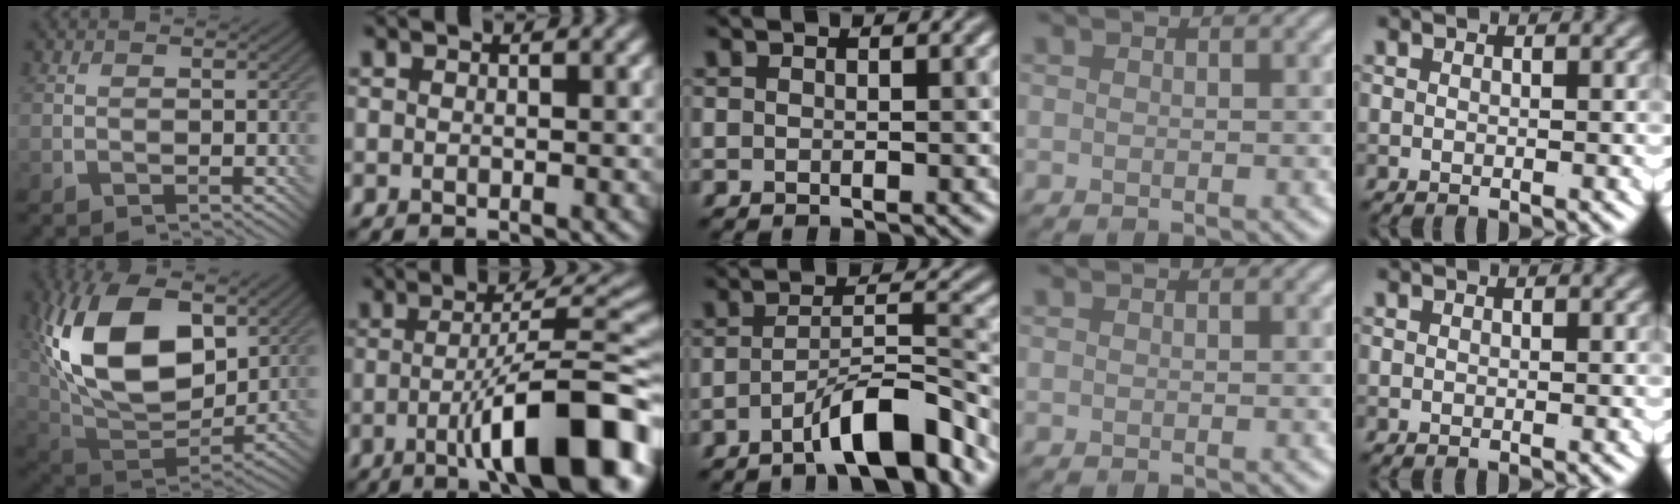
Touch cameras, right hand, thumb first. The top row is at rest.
{"thumb": {"total": 17.5, "force": [5.6, 10.1, 13.2], "torque": [-0.278, 0.010, 0.104]}, "index": {"total": 12.1, "force": [-4.1, 2.7, 11.0], "torque": [-0.148, 0.010, -0.062]}, "middle": {"total": 6.7, "force": [-4.2, 1.3, 5.0], "torque": [-0.077, 0.012, -0.070]}}